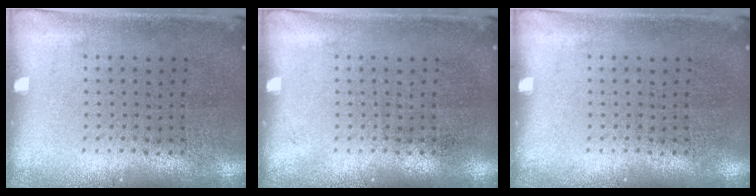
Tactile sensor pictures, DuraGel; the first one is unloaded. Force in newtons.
{"total": 0.0}
{"total": 0.0}